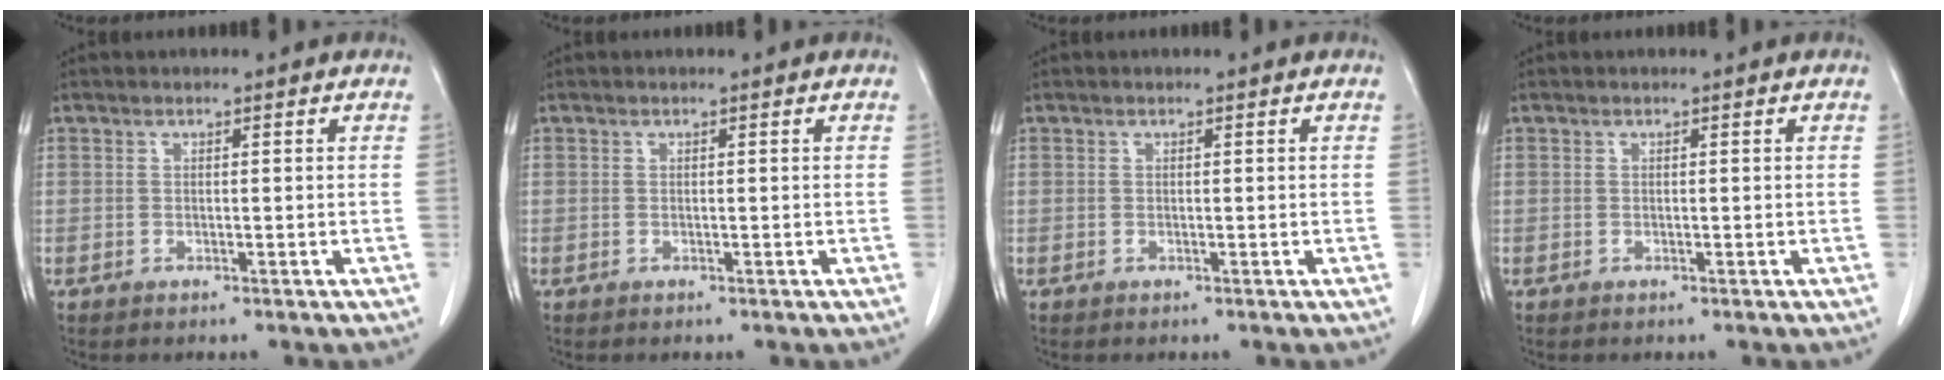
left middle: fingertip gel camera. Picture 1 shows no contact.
{"total": 0.0}
{"total": 0.0}
{"total": 0.0}